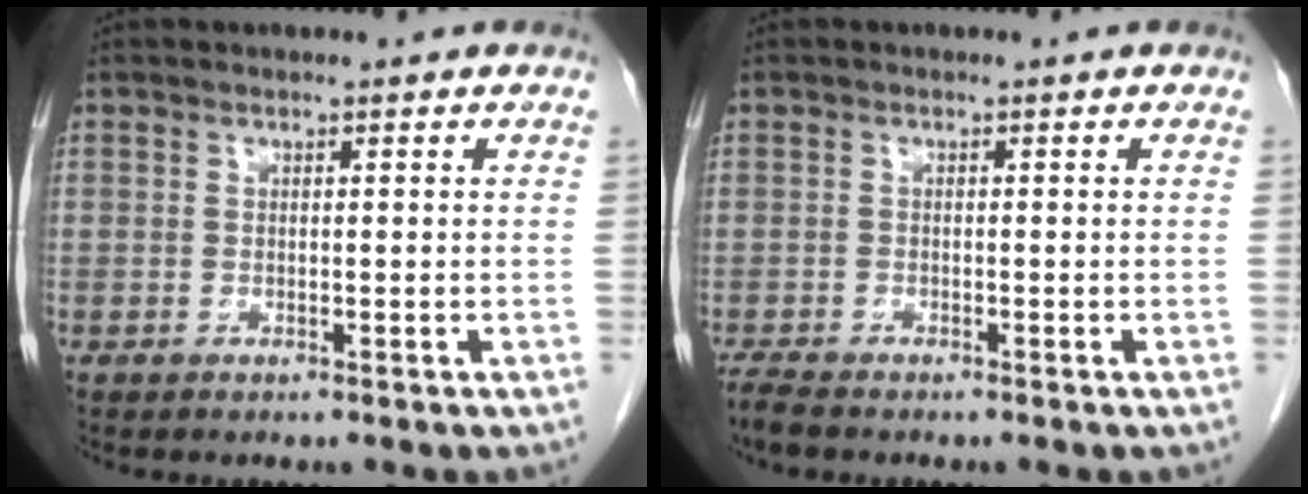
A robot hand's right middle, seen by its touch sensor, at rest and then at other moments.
{"total": 2.3, "force": [-2.1, 0.2, 1.0], "torque": [-0.031, -0.012, -0.039]}